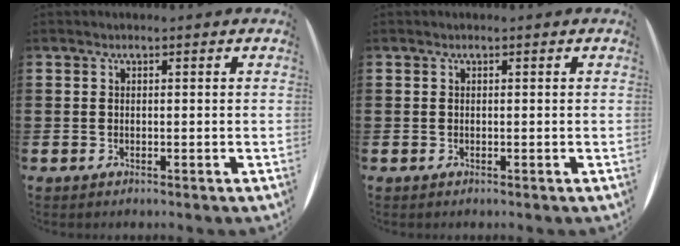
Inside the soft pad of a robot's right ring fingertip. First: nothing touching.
{"total": 0.0}